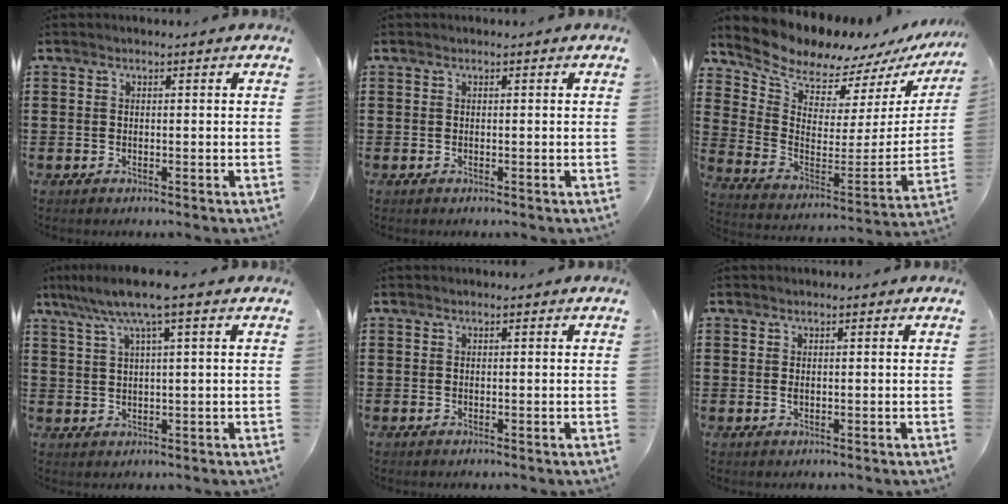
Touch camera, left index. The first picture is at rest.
{"total": 0.0}
{"total": 8.6, "force": [8.3, 1.9, 0.9], "torque": [-0.065, -0.072, 0.142]}
{"total": 5.7, "force": [2.8, 0.1, 5.0], "torque": [-0.103, 0.000, 0.046]}
{"total": 0.0}
{"total": 0.6, "force": [0.1, 0.3, 0.6], "torque": [-0.012, -0.001, 0.002]}